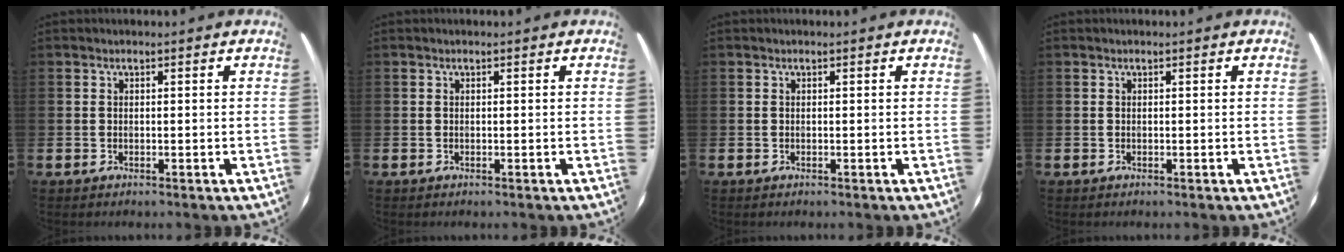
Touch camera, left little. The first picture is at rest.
{"total": 0.0}
{"total": 0.0}
{"total": 0.0}